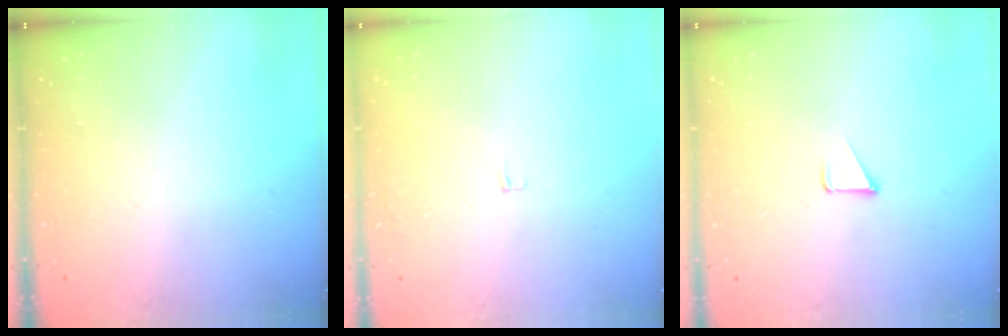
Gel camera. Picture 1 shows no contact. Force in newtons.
{"total": 3.4, "press": 3.4, "slide": 0.3}
{"total": 1.7, "press": 1.7, "slide": 0.1}